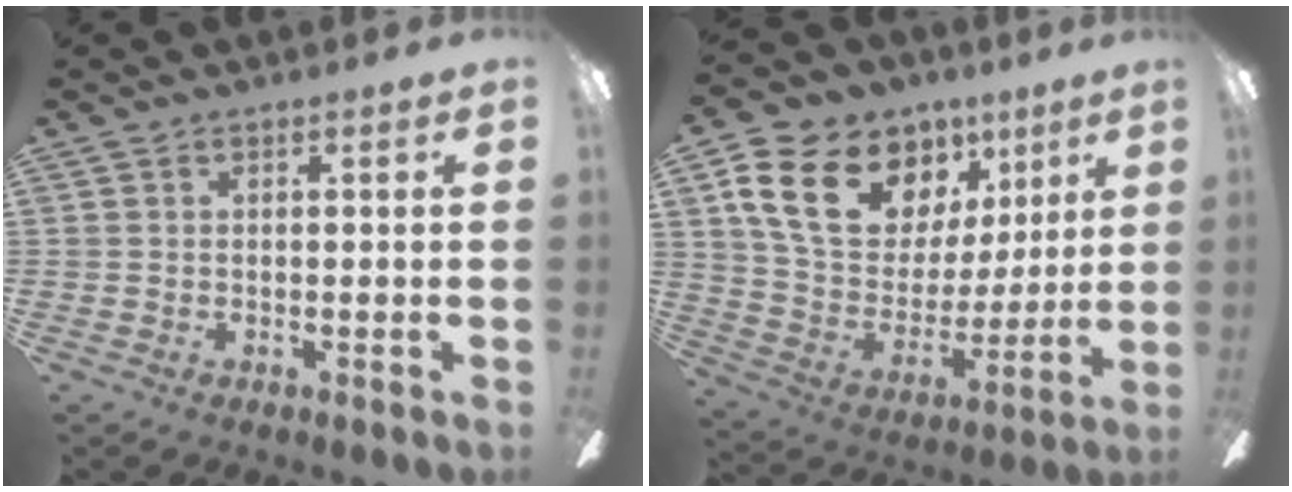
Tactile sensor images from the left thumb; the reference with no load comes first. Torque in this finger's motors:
{"motor_torque": [0.35, 0.52, 1.28, -1.49, 0.32]}